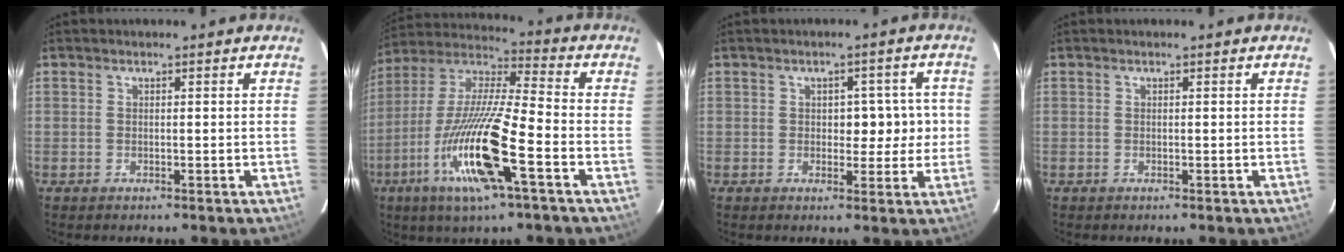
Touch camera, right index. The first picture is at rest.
{"total": 18.3, "force": [-7.1, 1.7, 16.8], "torque": [-0.353, -0.021, -0.135]}
{"total": 5.2, "force": [0.2, 3.4, 3.9], "torque": [-0.033, 0.021, 0.007]}
{"total": 0.0}